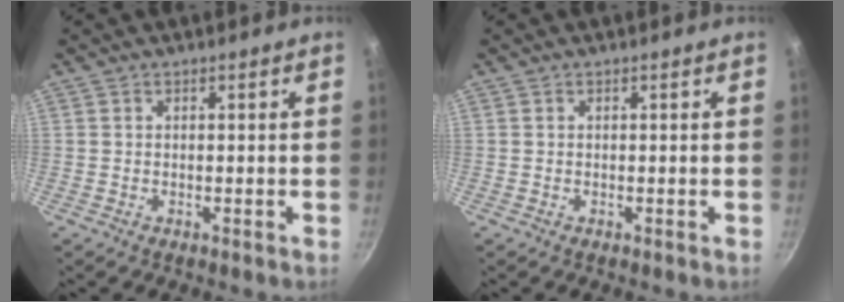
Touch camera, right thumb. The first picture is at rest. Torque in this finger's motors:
{"motor_torque": [-0.40, -0.08, 0.05, 0.04, 0.01]}